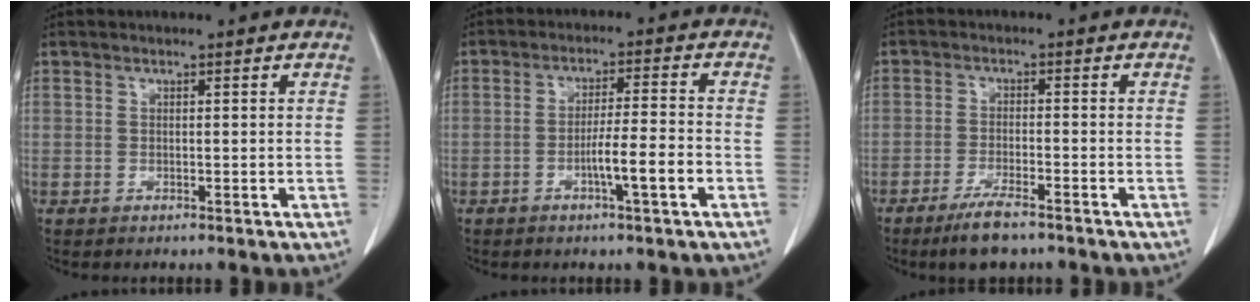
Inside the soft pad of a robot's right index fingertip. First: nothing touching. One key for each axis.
{"total": 6.3, "fx": -2.5, "fy": 0.0, "fz": 5.8, "tx": -0.096, "ty": -0.001, "tz": -0.043}
{"total": 5.6, "fx": -4.2, "fy": 1.0, "fz": 3.6, "tx": -0.071, "ty": -0.010, "tz": -0.073}